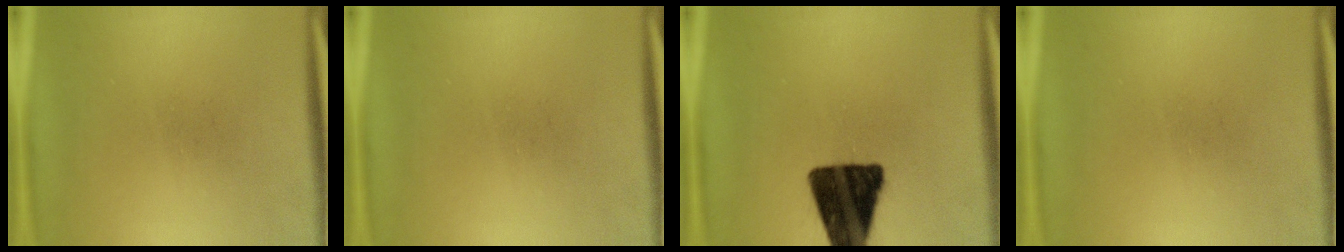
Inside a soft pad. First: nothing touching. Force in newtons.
{"total": 0.0}
{"total": 16.7}
{"total": 0.0}